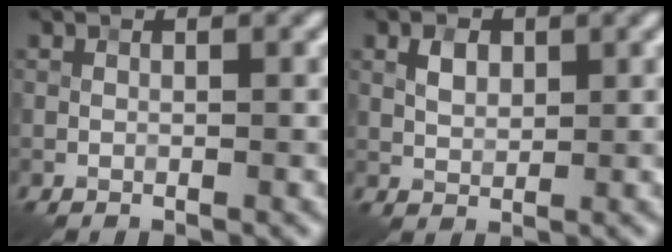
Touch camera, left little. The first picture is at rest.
{"total": 2.0, "force": [0.7, 1.4, 1.3], "torque": [-0.022, 0.001, 0.011]}